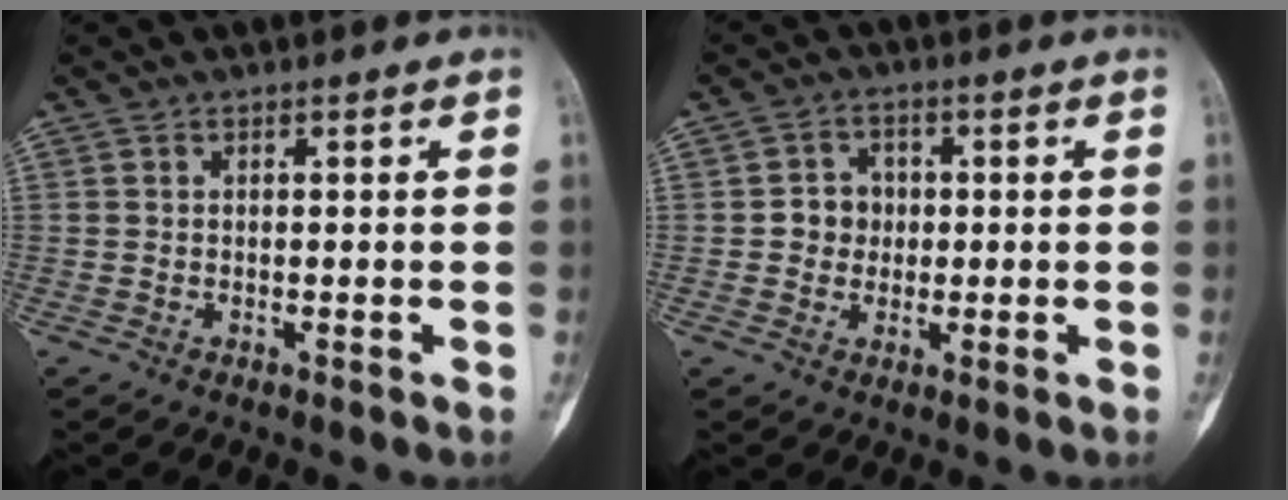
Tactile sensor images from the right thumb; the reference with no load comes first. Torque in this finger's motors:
{"motor_torque": [0.57, -0.04, 0.48, -0.16, -0.03]}